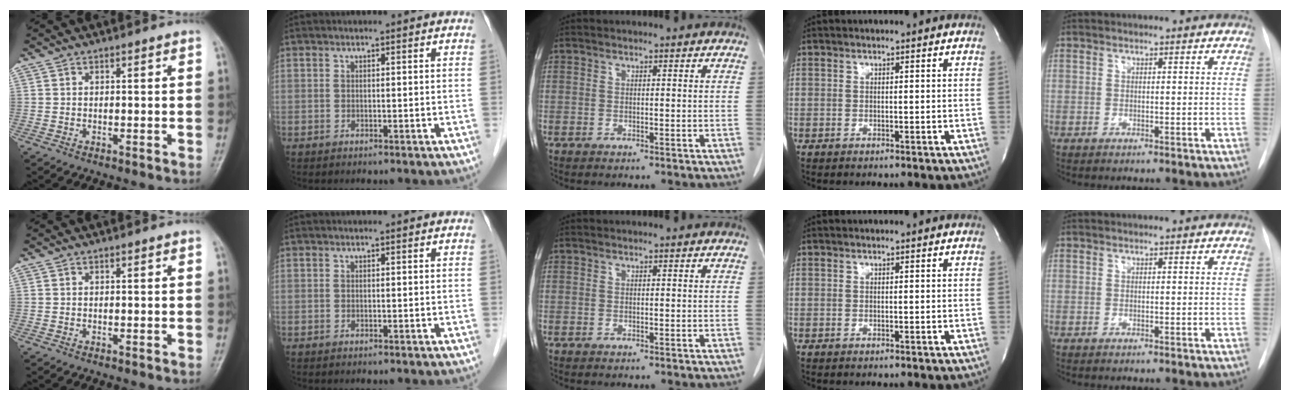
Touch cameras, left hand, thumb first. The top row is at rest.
{}